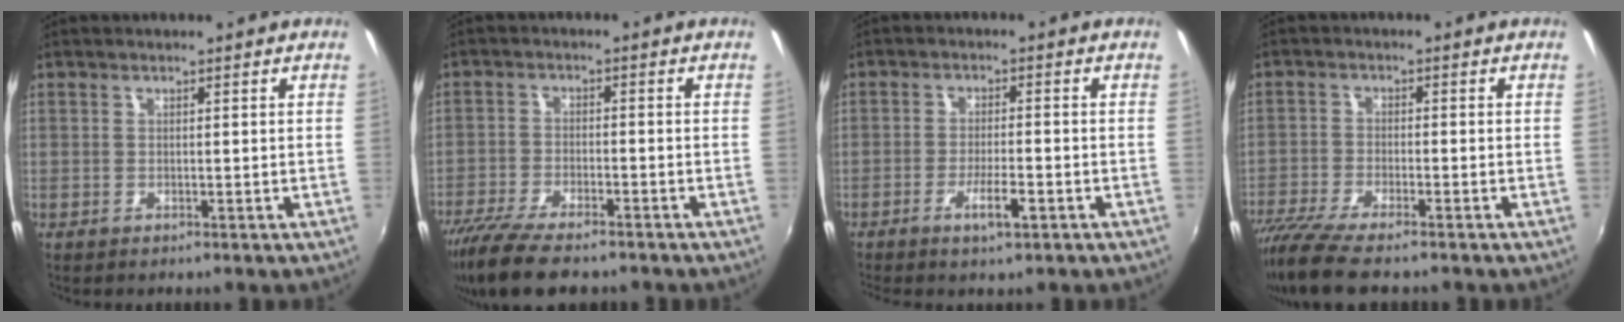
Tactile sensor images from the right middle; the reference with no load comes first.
{"total": 12.9, "force": [-10.3, 3.3, 7.0], "torque": [-0.159, -0.042, -0.178]}
{"total": 4.5, "force": [-2.5, 0.6, 3.7], "torque": [-0.078, -0.005, -0.043]}
{"total": 10.1, "force": [-8.3, 1.4, 5.6], "torque": [-0.134, -0.041, -0.151]}